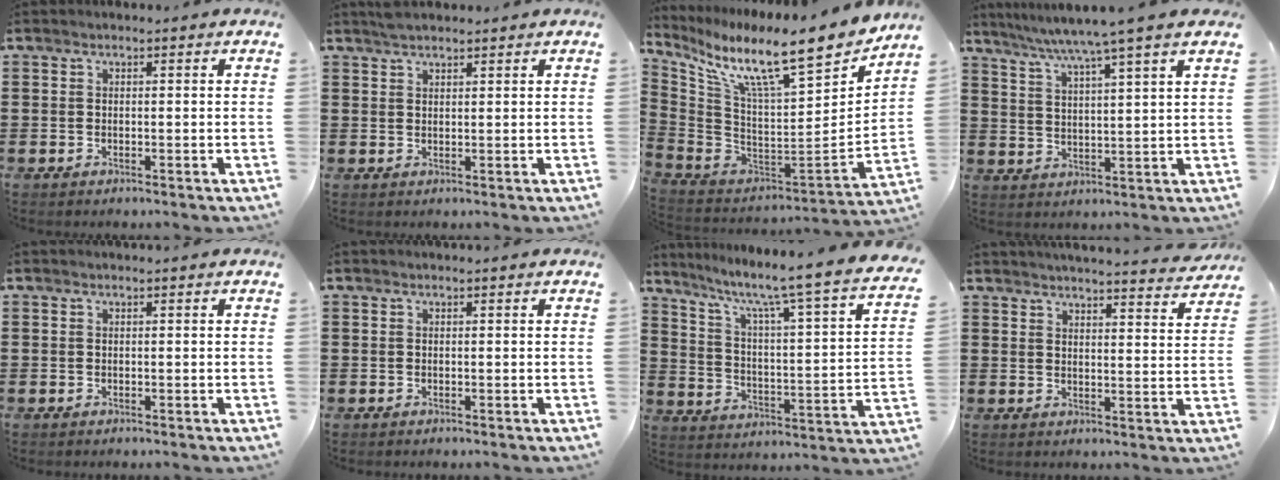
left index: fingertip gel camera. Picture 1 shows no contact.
{"total": 1.9, "force": [1.7, 0.4, 0.6], "torque": [-0.014, 0.000, 0.033]}
{"total": 13.3, "force": [9.6, 2.0, 8.9], "torque": [-0.170, -0.079, 0.152]}
{"total": 6.3, "force": [5.1, -1.4, 3.4], "torque": [-0.082, -0.027, 0.084]}
{"total": 0.0}
{"total": 0.0}
{"total": 6.7, "force": [5.3, -0.6, 4.1], "torque": [-0.095, -0.058, 0.072]}
{"total": 4.1, "force": [4.0, -0.4, 0.6], "torque": [-0.019, -0.026, 0.069]}